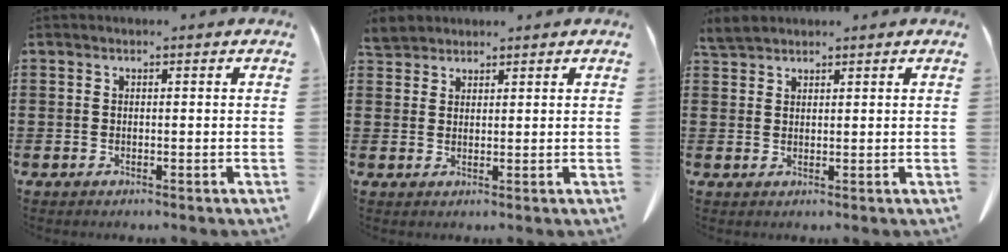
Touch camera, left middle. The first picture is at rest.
{"total": 2.8, "force": [2.6, 0.8, 0.3], "torque": [-0.015, -0.001, 0.053]}
{"total": 2.6, "force": [2.5, 0.6, 0.6], "torque": [-0.020, 0.003, 0.049]}